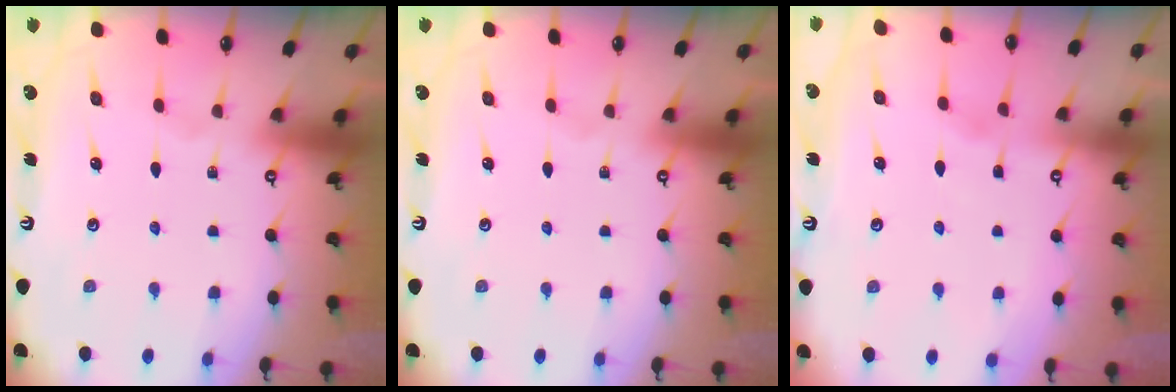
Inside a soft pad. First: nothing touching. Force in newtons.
{"total": 0.0}
{"total": 1.9, "press": 1.9, "slide": 0.4}